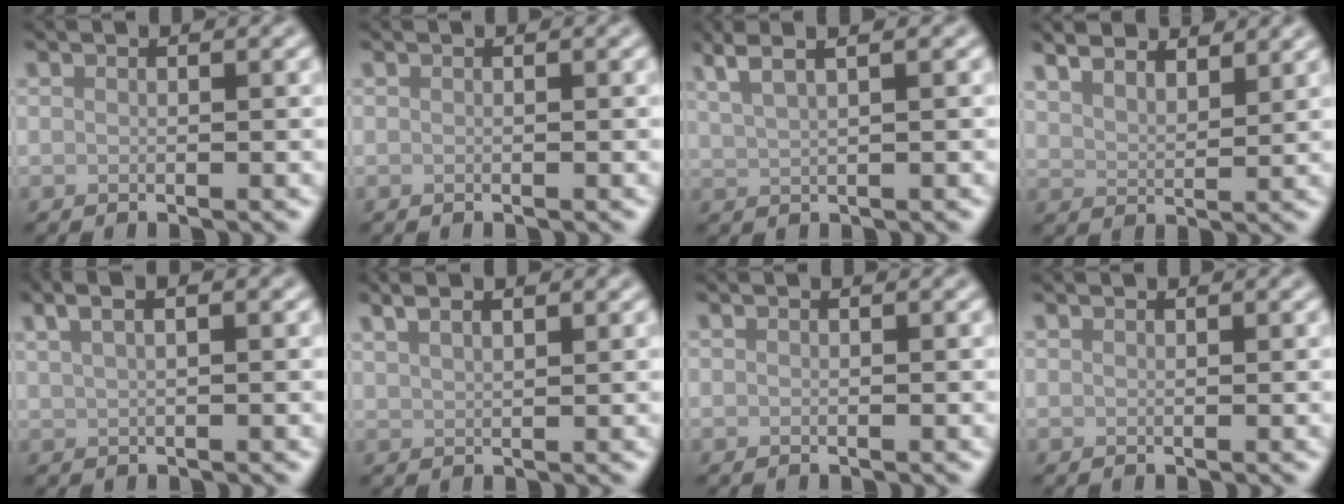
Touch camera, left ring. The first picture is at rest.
{"total": 0.0}
{"total": 4.3, "force": [2.9, 1.2, 2.8], "torque": [-0.046, 0.020, 0.034]}
{"total": 6.0, "force": [5.1, 2.1, 2.6], "torque": [-0.044, 0.015, 0.067]}
{"total": 3.5, "force": [2.2, 1.3, 2.5], "torque": [-0.035, 0.007, 0.020]}
{"total": 2.6, "force": [1.9, 0.7, 1.6], "torque": [-0.023, 0.006, 0.033]}
{"total": 0.0}
{"total": 0.6, "force": [0.6, 0.1, 0.0], "torque": [0.003, 0.000, 0.012]}